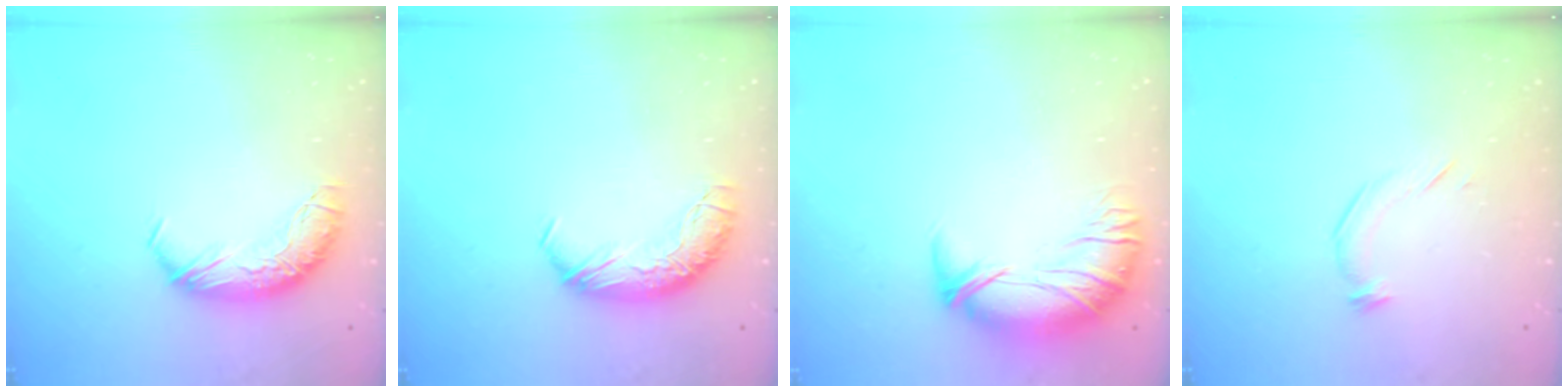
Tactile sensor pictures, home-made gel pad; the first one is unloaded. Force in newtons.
{"total": 0.0}
{"total": 2.8, "press": 1.7, "slide": 2.3}
{"total": 5.3, "press": 5.2, "slide": 1.0}